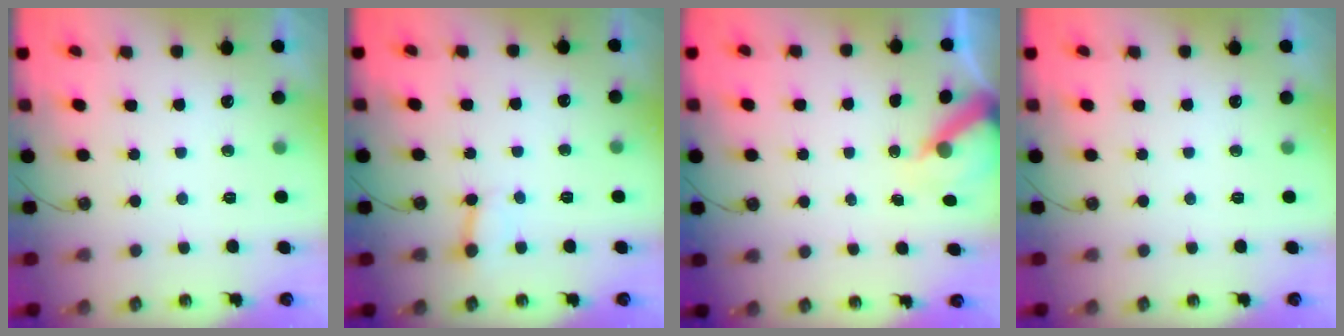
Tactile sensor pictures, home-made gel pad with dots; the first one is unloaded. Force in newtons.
{"total": 2.6, "press": 2.6, "slide": 0.1}
{"total": 6.4, "press": 6.4, "slide": 0.8}
{"total": 0.0}